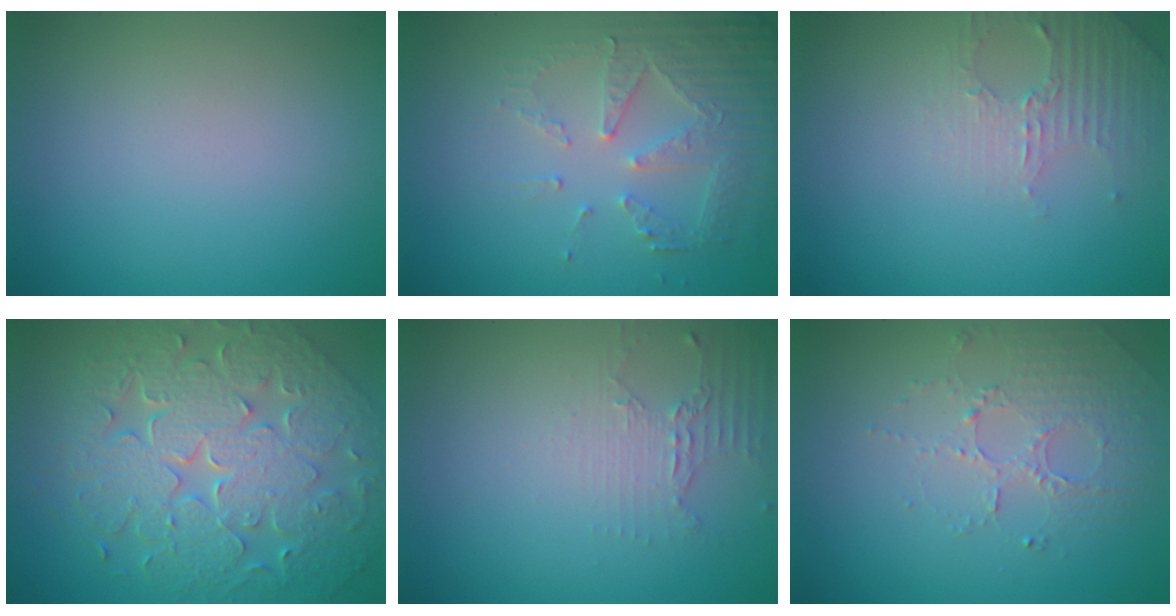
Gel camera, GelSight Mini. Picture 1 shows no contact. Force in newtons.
{"total": 5.3, "press": 3.7, "slide": 3.8}
{"total": 2.6, "press": 2.5, "slide": 0.7}
{"total": 9.5, "press": 6.7, "slide": 6.7}
{"total": 2.2, "press": 1.6, "slide": 1.5}
{"total": 1.9, "press": 1.5, "slide": 1.1}